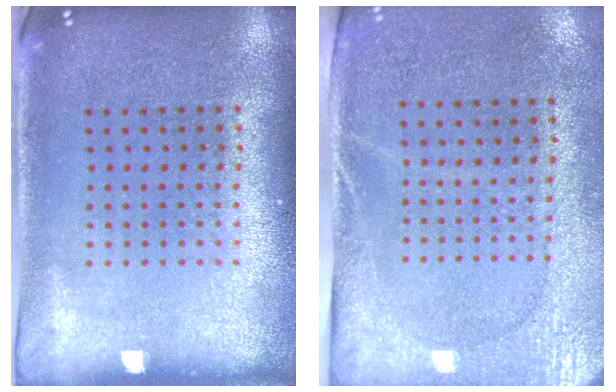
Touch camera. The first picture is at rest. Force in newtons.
{"total": 2.7, "press": 2.2, "slide": 1.5}